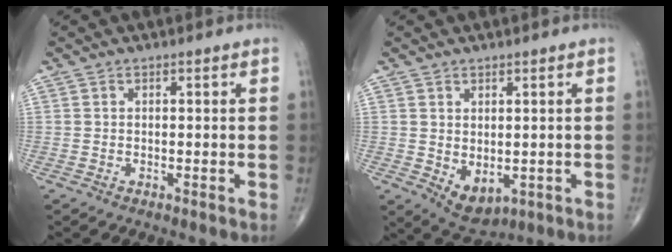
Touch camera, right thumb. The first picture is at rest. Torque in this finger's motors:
{"motor_torque": [-0.01, 0.24, -0.14, -0.23, 0.16]}